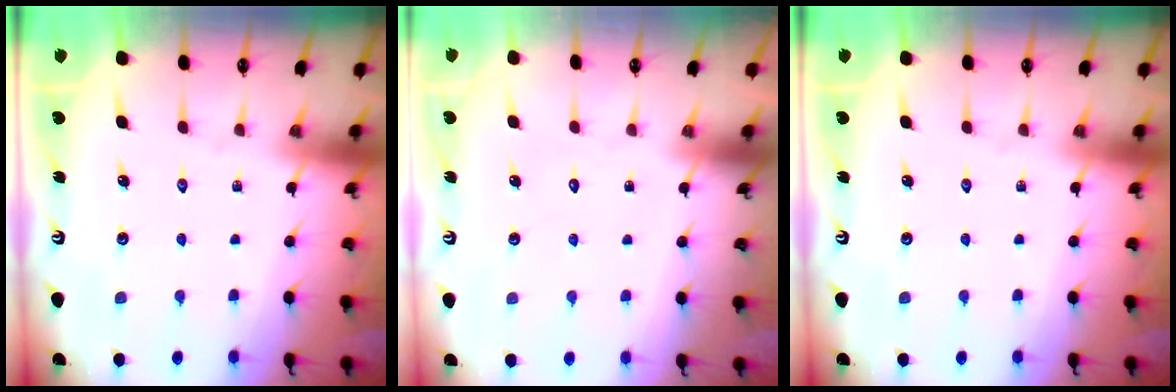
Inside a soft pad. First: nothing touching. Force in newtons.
{"total": 1.5, "press": 1.5, "slide": 0.0}
{"total": 0.0}